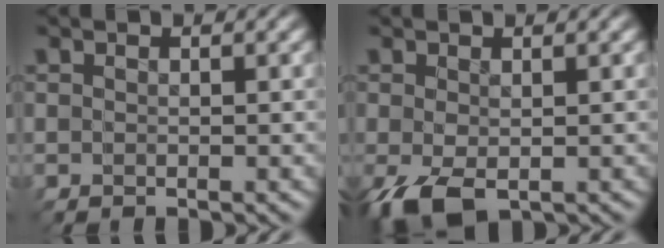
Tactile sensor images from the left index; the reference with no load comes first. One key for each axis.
{"total": 3.2, "fx": -2.1, "fy": 2.3, "fz": 0.8, "tx": -0.012, "ty": -0.020, "tz": -0.021}